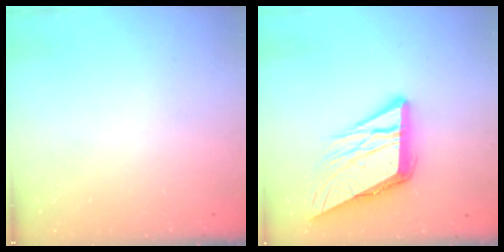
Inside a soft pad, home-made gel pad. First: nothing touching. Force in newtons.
{"total": 13.7, "press": 13.4, "slide": 2.6}